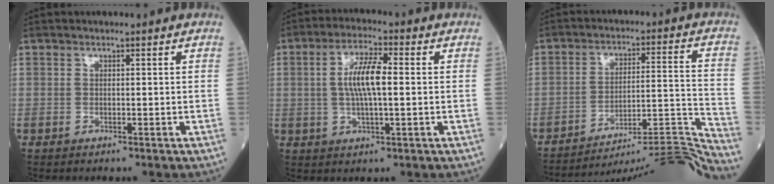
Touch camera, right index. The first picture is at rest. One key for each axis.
{"total": 7.3, "fx": 0.5, "fy": 1.5, "fz": 7.1, "tx": -0.142, "ty": 0.009, "tz": 0.009}
{"total": 19.9, "fx": -19.2, "fy": -3.5, "fz": 3.9, "tx": -0.014, "ty": 0.015, "tz": -0.271}